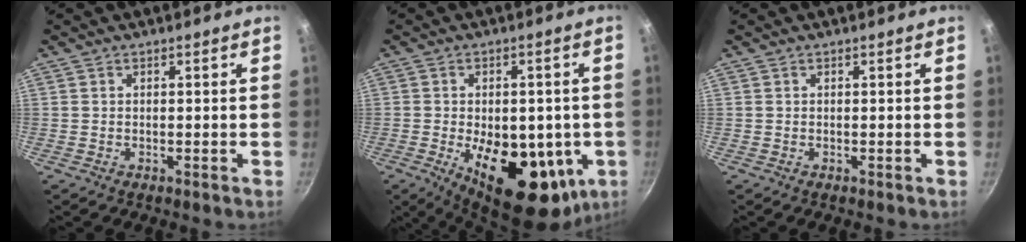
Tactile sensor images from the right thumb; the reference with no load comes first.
{"total": 20.4, "force": [-4.6, 10.9, 16.7], "torque": [-0.207, -0.013, -0.049]}
{"total": 0.0}